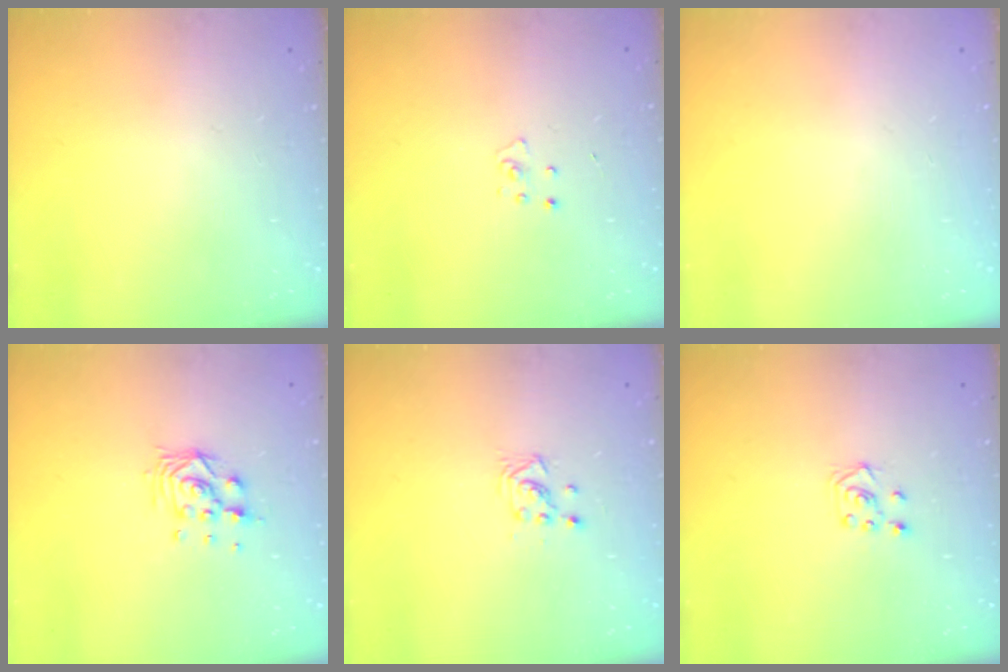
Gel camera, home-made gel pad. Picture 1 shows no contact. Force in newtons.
{"total": 2.7, "press": 2.7, "slide": 0.3}
{"total": 0.0}
{"total": 8.6, "press": 8.5, "slide": 0.9}
{"total": 3.0, "press": 2.9, "slide": 0.5}
{"total": 5.1, "press": 5.1, "slide": 0.5}